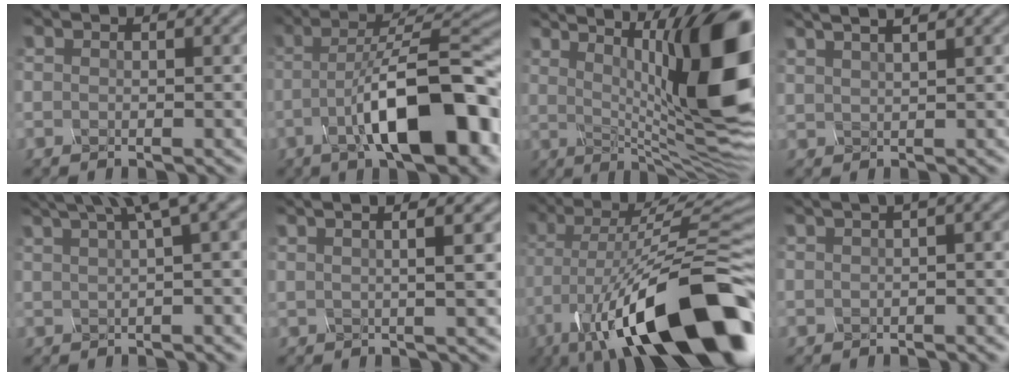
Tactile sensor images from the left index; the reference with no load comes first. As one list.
[{"total": 10.6, "force": [-4.9, 2.9, 8.9], "torque": [-0.152, 0.013, -0.063]}, {"total": 13.7, "force": [1.9, 3.5, 13.1], "torque": [-0.170, 0.017, 0.044]}, {"total": 4.0, "force": [3.5, 0.7, 1.9], "torque": [-0.021, 0.042, 0.034]}, {"total": 6.1, "force": [2.7, 0.6, 5.5], "torque": [-0.046, 0.029, 0.051]}, {"total": 4.0, "force": [1.8, 0.5, 3.5], "torque": [-0.043, 0.038, 0.012]}, {"total": 13.7, "force": [-4.3, 5.2, 12.0], "torque": [-0.208, 0.020, -0.062]}, {"total": 8.5, "force": [1.6, 3.4, 7.6], "torque": [-0.062, 0.044, 0.008]}]